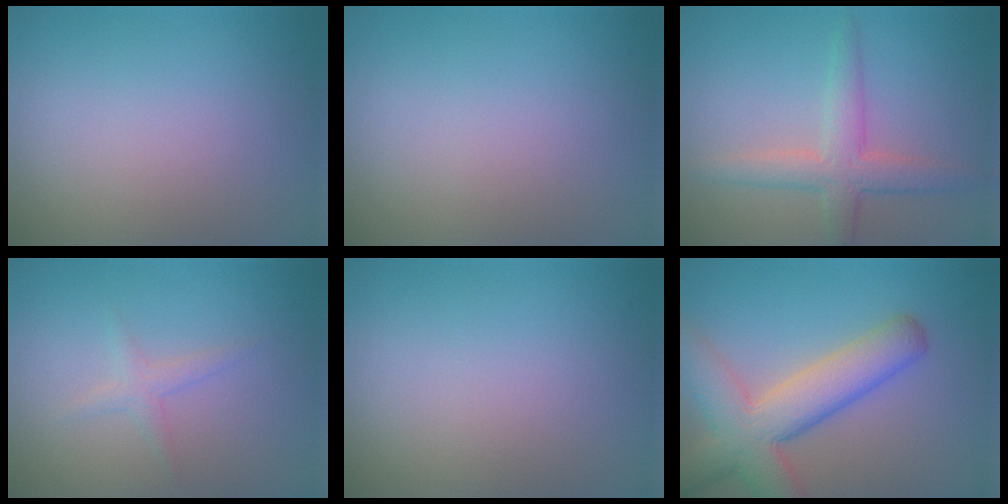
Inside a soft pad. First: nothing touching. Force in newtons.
{"total": 0.0}
{"total": 3.7, "press": 3.7, "slide": 0.2}
{"total": 1.3, "press": 1.3, "slide": 0.1}
{"total": 0.0}
{"total": 7.9, "press": 7.9, "slide": 0.5}